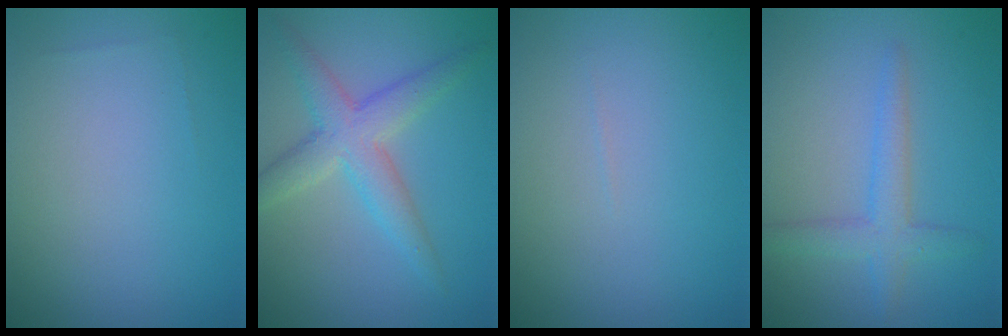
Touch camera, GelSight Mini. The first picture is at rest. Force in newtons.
{"total": 4.3, "press": 4.3, "slide": 0.0}
{"total": 0.0}
{"total": 2.8, "press": 2.8, "slide": 0.1}